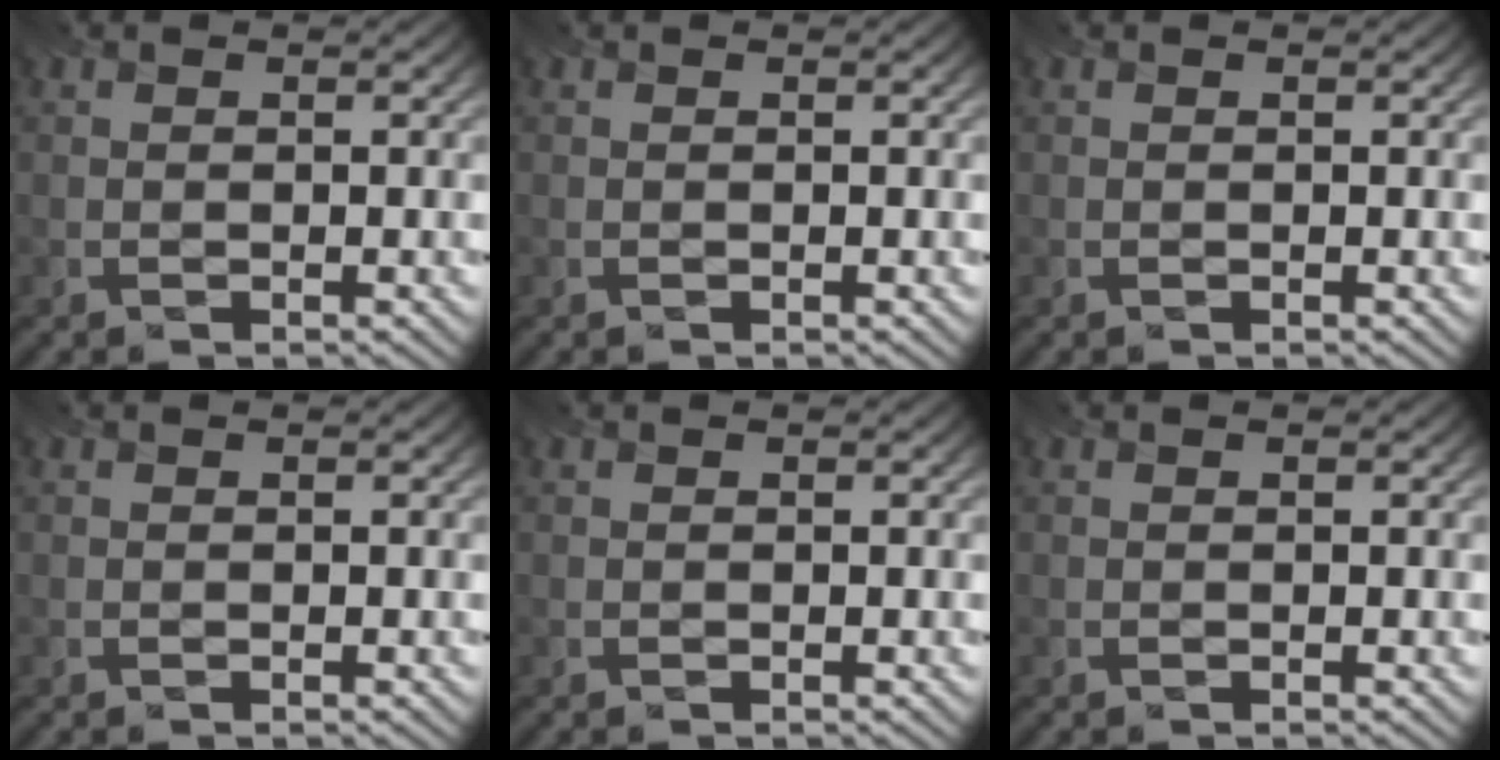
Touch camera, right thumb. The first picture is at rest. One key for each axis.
{"total": 0.0}
{"total": 0.0}
{"total": 0.0}
{"total": 0.0}
{"total": 0.0}